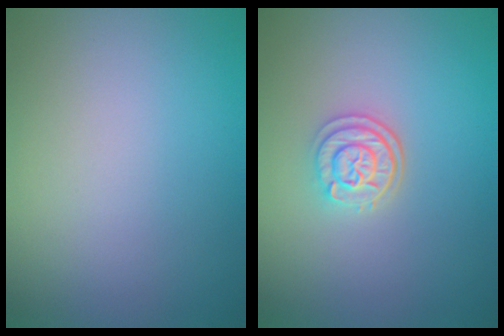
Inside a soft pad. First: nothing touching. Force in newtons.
{"total": 2.6, "press": 2.2, "slide": 1.3}